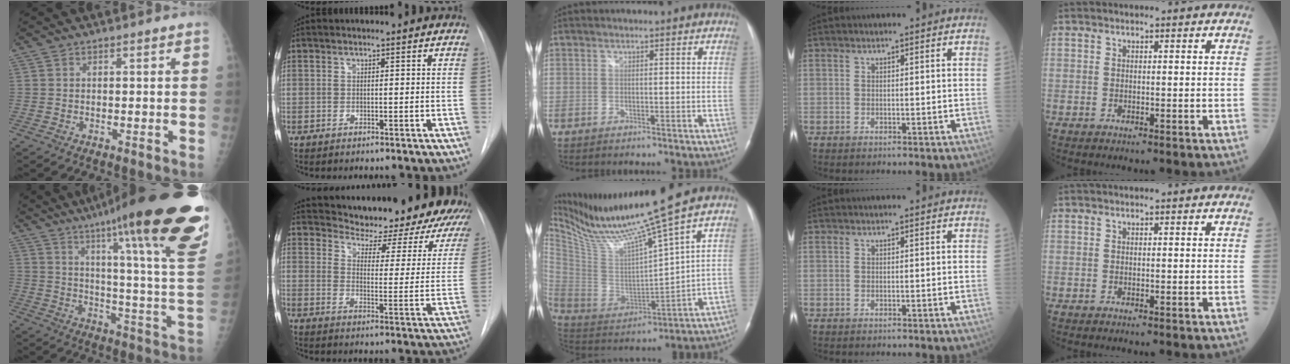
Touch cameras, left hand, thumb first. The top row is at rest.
{"thumb": {"total": 32.4, "force": [20.8, 3.4, 24.7], "torque": [-0.287, -0.086, 0.291]}, "index": {"total": 25.9, "force": [23.7, 6.1, 8.7], "torque": [-0.127, -0.096, 0.273]}, "middle": {"total": 16.4, "force": [13.5, -2.6, 9.0], "torque": [-0.177, -0.037, 0.257]}}